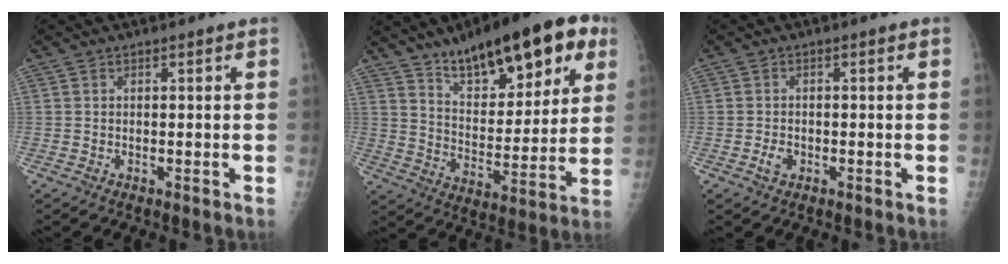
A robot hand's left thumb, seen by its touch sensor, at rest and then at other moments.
{"total": 22.9, "force": [13.5, 9.2, 15.9], "torque": [-0.188, -0.043, 0.212]}
{"total": 2.1, "force": [-0.8, 1.5, 1.2], "torque": [-0.018, 0.002, -0.014]}